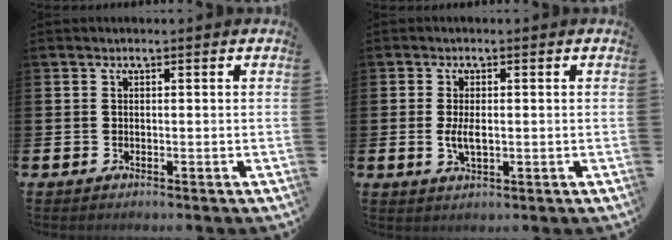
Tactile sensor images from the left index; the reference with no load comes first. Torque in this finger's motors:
{"motor_torque": [0.74, 0.04, 0.37, 0.13]}